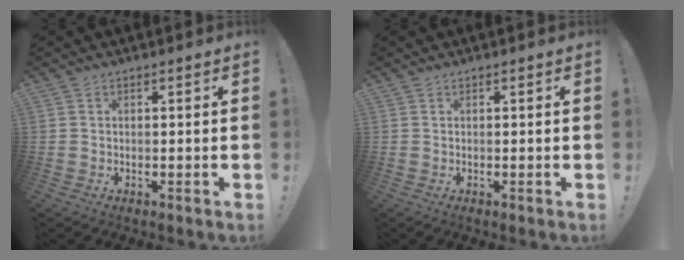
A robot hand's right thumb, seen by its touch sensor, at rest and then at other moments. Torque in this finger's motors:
{"motor_torque": [0.00, 0.00, 0.00, 0.00, 0.00]}